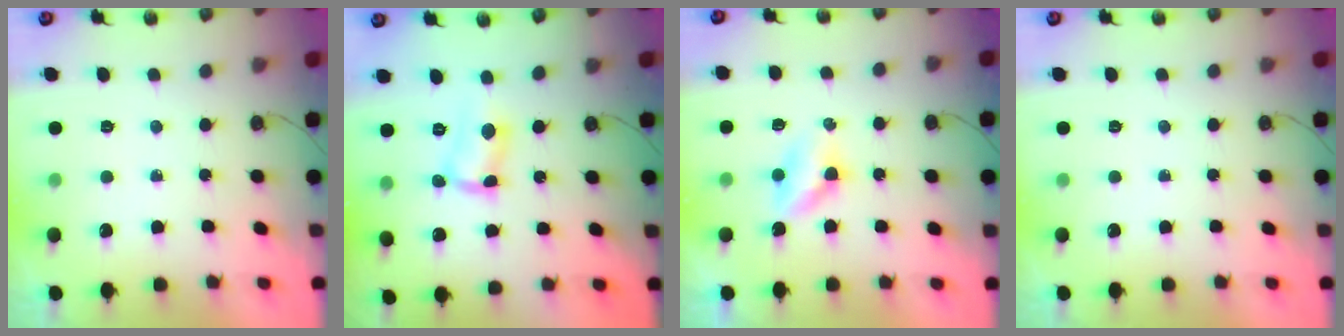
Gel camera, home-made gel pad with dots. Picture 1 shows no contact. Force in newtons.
{"total": 3.8, "press": 3.7, "slide": 0.4}
{"total": 3.7, "press": 3.6, "slide": 0.6}
{"total": 0.0}